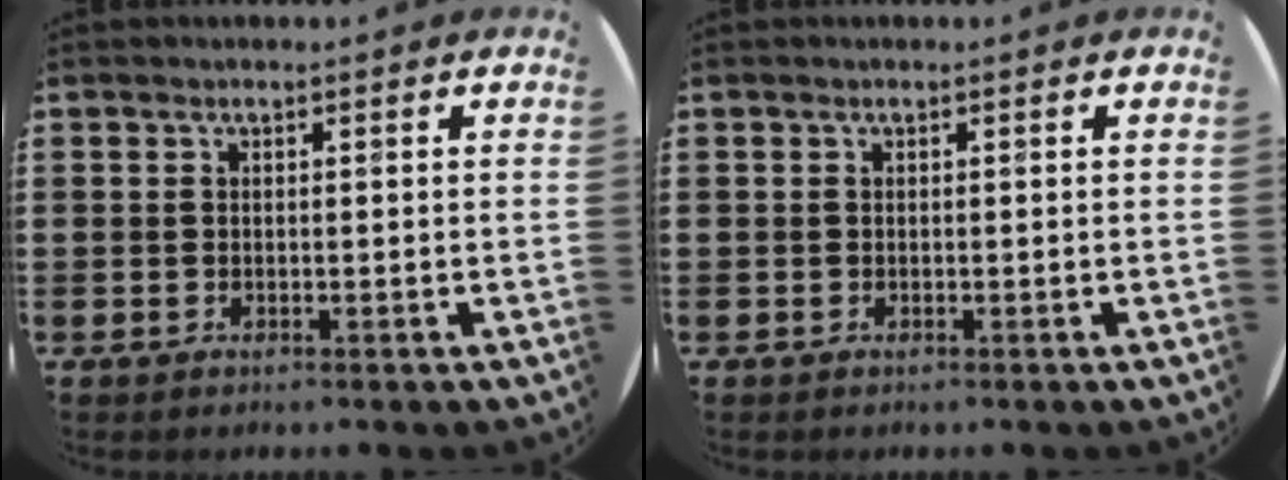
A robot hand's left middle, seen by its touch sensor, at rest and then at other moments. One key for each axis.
{"total": 0.0}